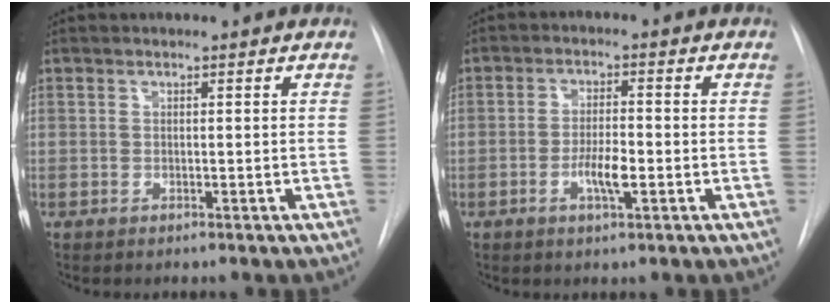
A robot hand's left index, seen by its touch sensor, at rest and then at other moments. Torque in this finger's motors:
{"motor_torque": [0.38, 0.46, 0.08, 0.04]}